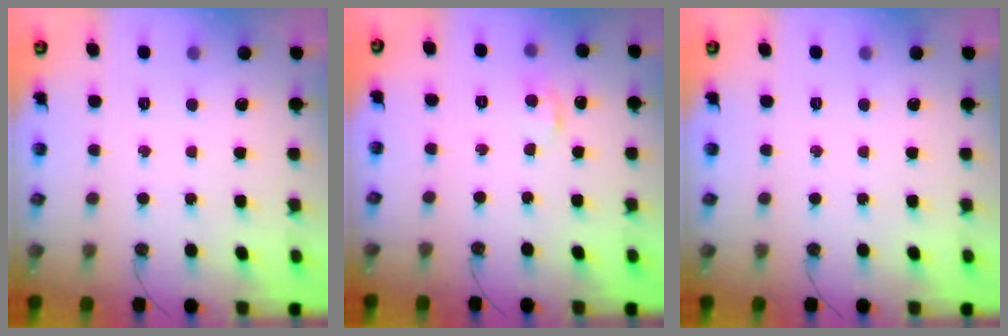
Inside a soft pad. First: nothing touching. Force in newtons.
{"total": 5.4, "press": 5.4, "slide": 0.8}
{"total": 0.0}